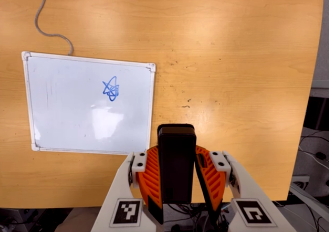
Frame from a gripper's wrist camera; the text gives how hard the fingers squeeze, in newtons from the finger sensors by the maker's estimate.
{"total": 6.1, "left": 4.8, "right": 7.3}